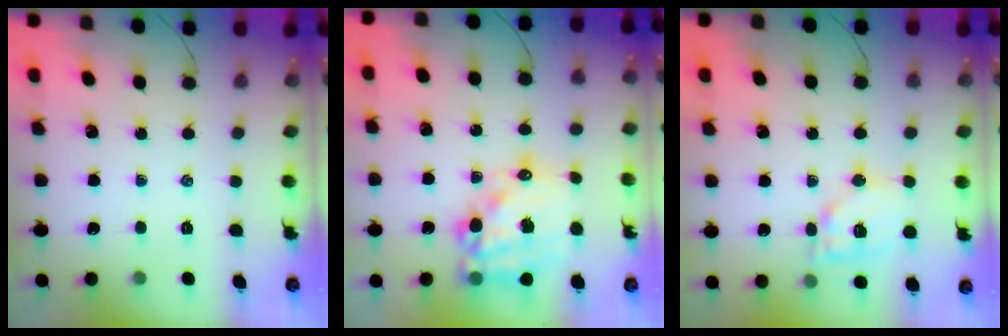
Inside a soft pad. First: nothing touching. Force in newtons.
{"total": 17.7, "press": 17.2, "slide": 4.0}
{"total": 12.0, "press": 11.8, "slide": 2.5}